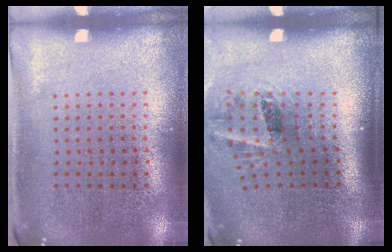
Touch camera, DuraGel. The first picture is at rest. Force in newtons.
{"total": 1.6, "press": 1.1, "slide": 1.1}